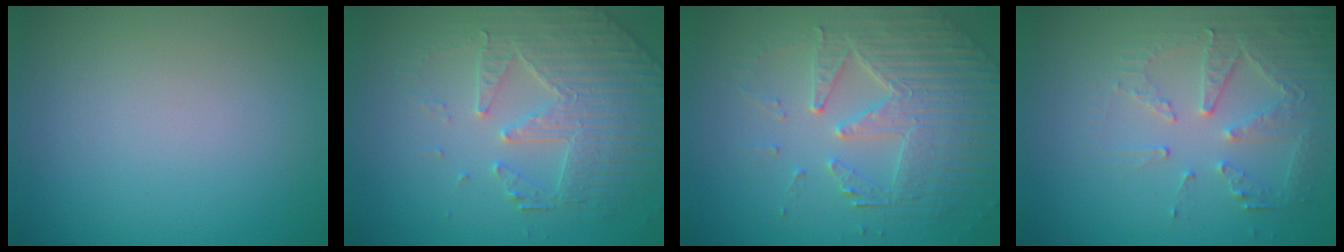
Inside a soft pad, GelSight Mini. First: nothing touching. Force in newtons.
{"total": 4.4, "press": 4.2, "slide": 1.4}
{"total": 5.7, "press": 4.7, "slide": 3.3}
{"total": 5.3, "press": 3.7, "slide": 3.8}